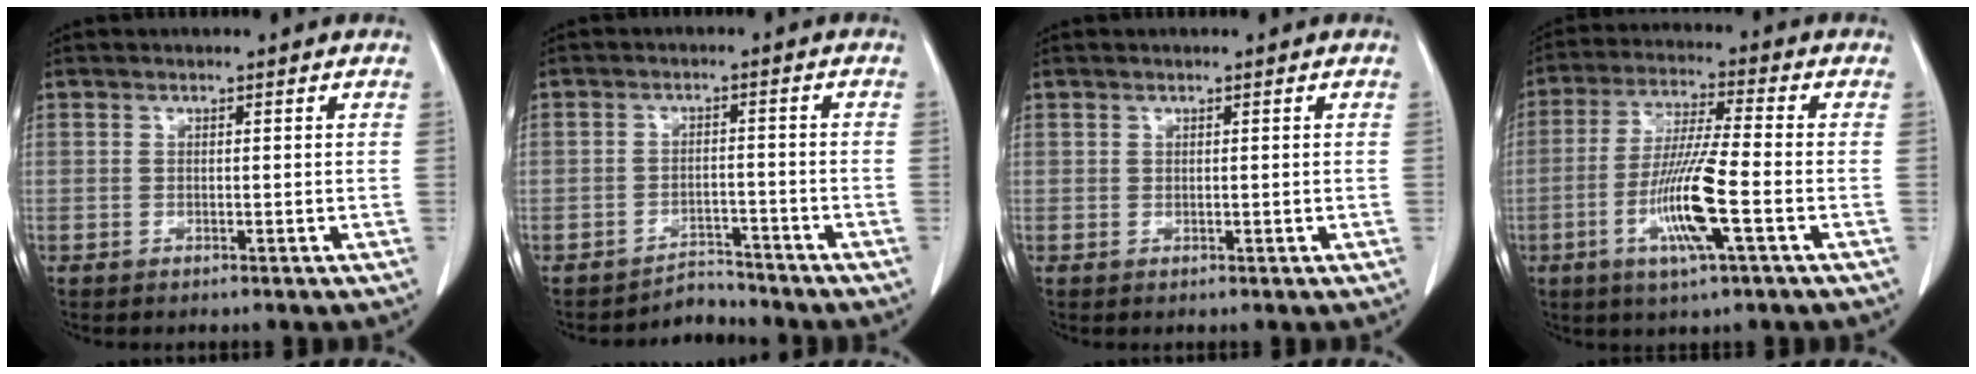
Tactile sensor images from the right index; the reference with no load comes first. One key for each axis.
{"total": 3.4, "fx": -3.1, "fy": 0.5, "fz": -1.2, "tx": 0.023, "ty": 0.005, "tz": -0.047}
{"total": 0.0}
{"total": 10.8, "fx": -3.5, "fy": 0.0, "fz": 10.3, "tx": -0.204, "ty": -0.013, "tz": -0.070}